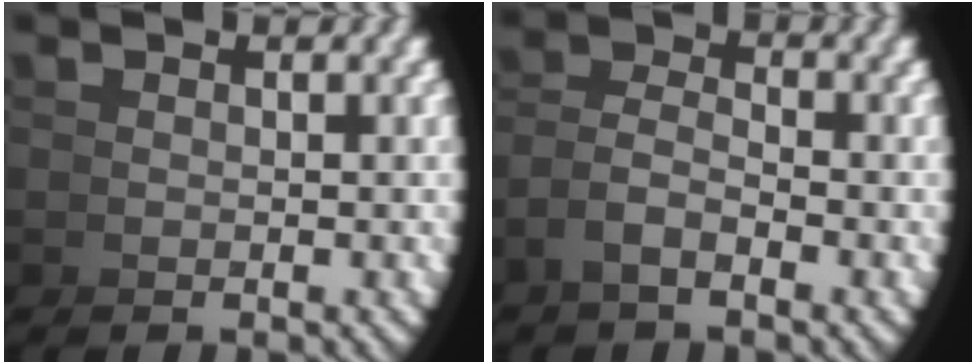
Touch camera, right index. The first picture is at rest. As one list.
[{"total": 2.5, "force": [-1.0, 1.4, 1.8], "torque": [-0.040, -0.009, -0.016]}]